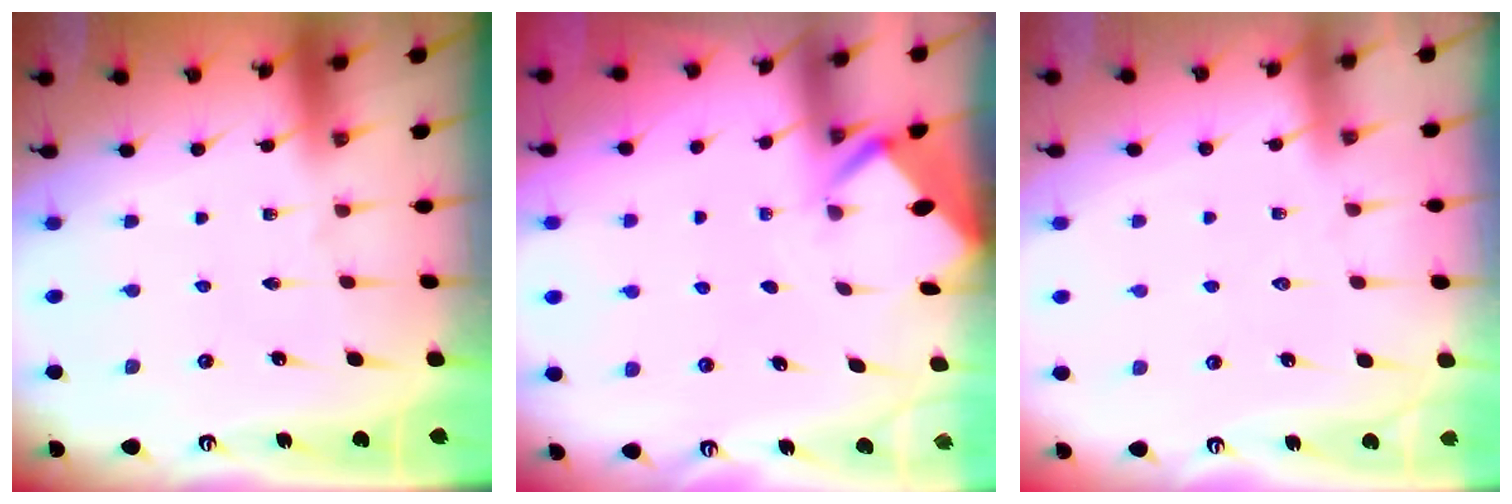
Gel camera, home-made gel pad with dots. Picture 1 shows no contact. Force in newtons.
{"total": 2.5, "press": 2.5, "slide": 0.2}
{"total": 3.3, "press": 3.2, "slide": 0.5}